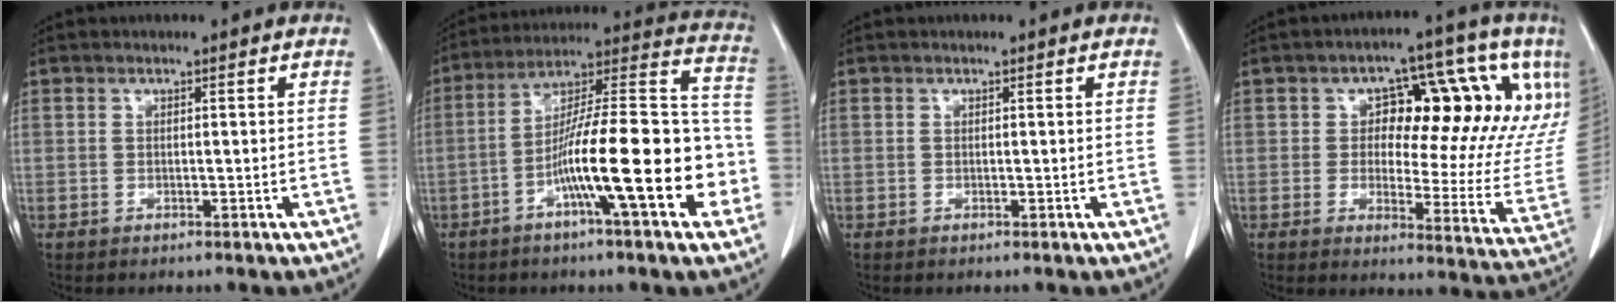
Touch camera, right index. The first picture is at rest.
{"total": 20.1, "force": [-6.6, 2.4, 18.9], "torque": [-0.267, 0.020, -0.106]}
{"total": 0.0}
{"total": 19.3, "force": [6.4, 8.5, 16.2], "torque": [-0.190, 0.029, 0.085]}